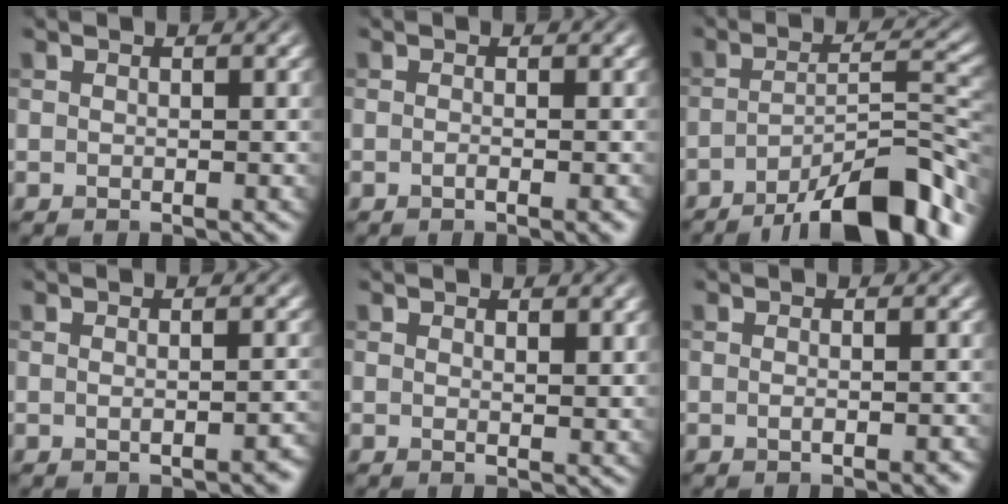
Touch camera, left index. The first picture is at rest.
{"total": 2.2, "force": [-0.6, 0.9, 1.9], "torque": [-0.010, 0.002, -0.012]}
{"total": 11.4, "force": [-7.4, 3.0, 8.1], "torque": [-0.116, 0.006, -0.122]}
{"total": 1.7, "force": [-0.5, 0.5, 1.5], "torque": [-0.019, 0.000, -0.006]}
{"total": 1.6, "force": [0.9, 0.4, 1.2], "torque": [-0.016, -0.008, 0.016]}
{"total": 2.2, "force": [-0.6, 0.8, 1.9], "torque": [-0.016, 0.001, -0.008]}